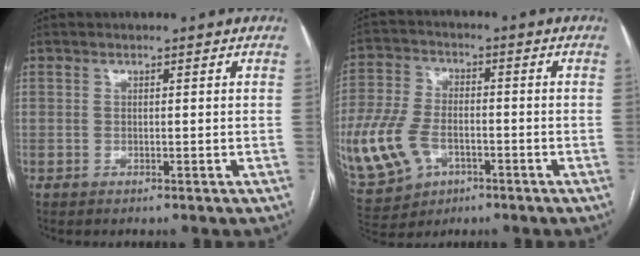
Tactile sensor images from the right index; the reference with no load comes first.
{"total": 17.0, "force": [-5.4, 11.9, 10.8], "torque": [-0.291, -0.001, -0.088]}